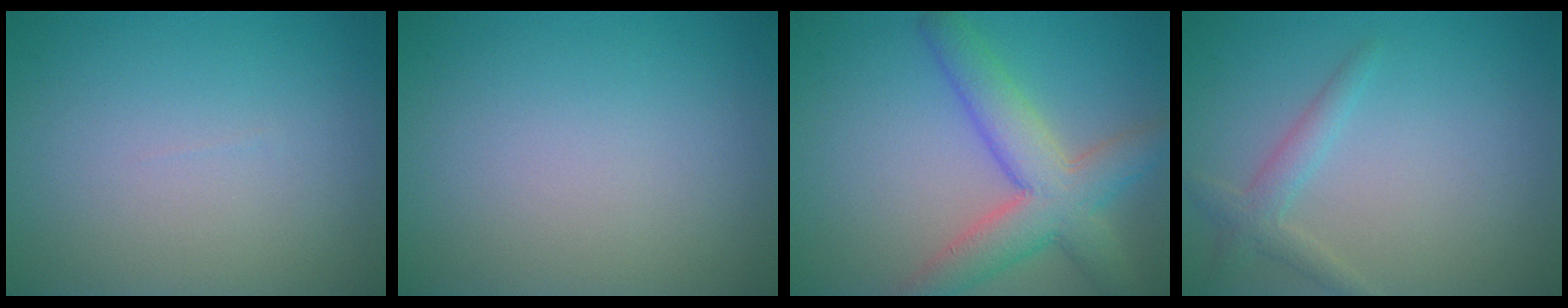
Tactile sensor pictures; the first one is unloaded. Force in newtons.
{"total": 0.0}
{"total": 6.6, "press": 6.5, "slide": 0.3}
{"total": 2.0, "press": 2.0, "slide": 0.1}